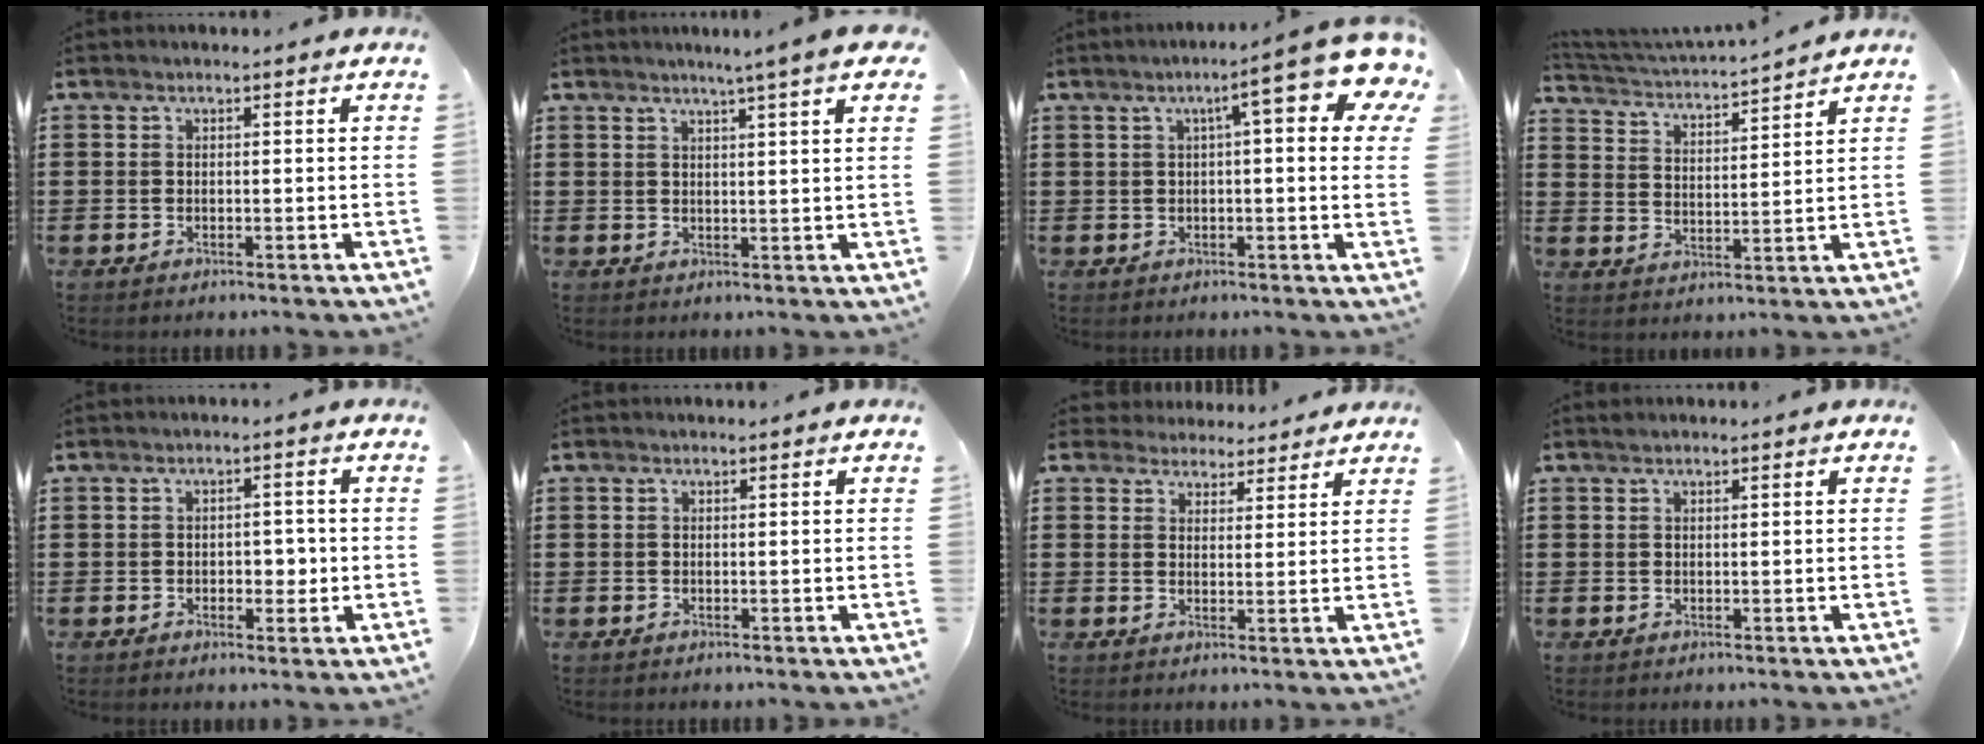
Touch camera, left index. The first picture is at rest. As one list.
[{"total": 4.8, "force": [3.2, -0.3, 3.5], "torque": [-0.067, -0.008, 0.053]}, {"total": 10.0, "force": [4.6, 1.7, 8.7], "torque": [-0.135, -0.015, 0.068]}, {"total": 3.3, "force": [3.2, -0.5, 0.5], "torque": [-0.030, -0.026, 0.050]}, {"total": 3.1, "force": [-0.5, 1.9, 2.4], "torque": [-0.040, 0.003, -0.014]}, {"total": 0.0}, {"total": 3.5, "force": [3.2, 1.2, 0.0], "torque": [-0.014, -0.005, 0.061]}, {"total": 0.7, "force": [0.6, 0.3, 0.2], "torque": [-0.005, 0.001, 0.011]}]